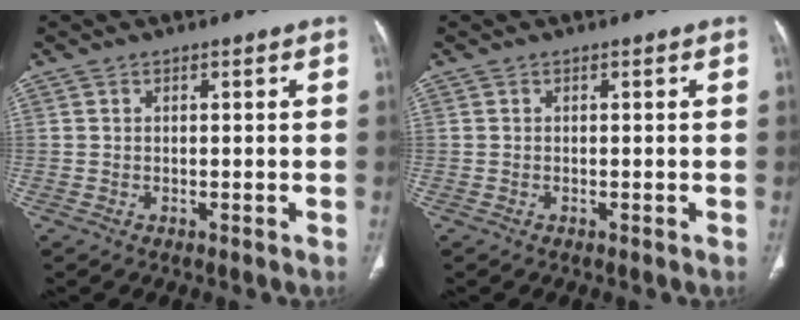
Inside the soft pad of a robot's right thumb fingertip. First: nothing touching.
{"total": 0.0}